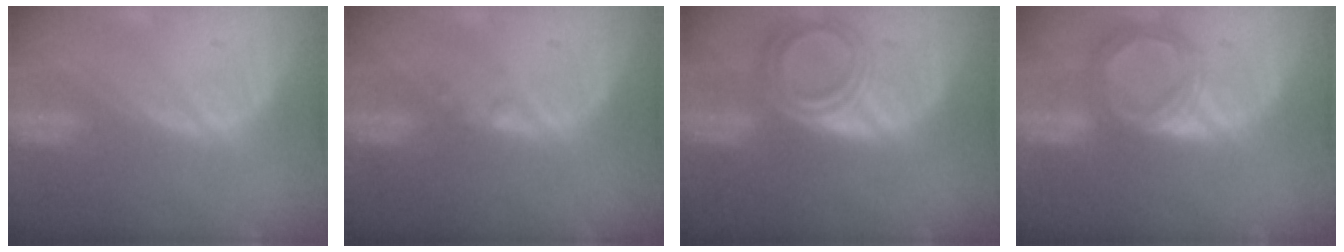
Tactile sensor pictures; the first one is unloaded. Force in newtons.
{"total": 0.6, "press": 0.6, "slide": 0.2}
{"total": 6.5, "press": 5.9, "slide": 2.8}
{"total": 6.6, "press": 6.1, "slide": 2.5}